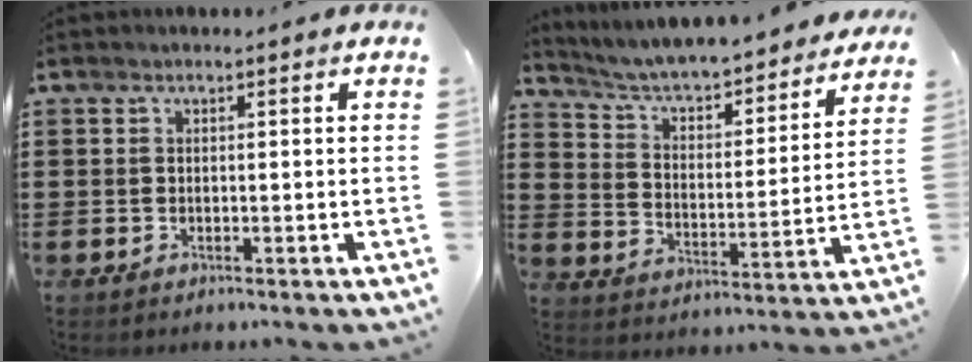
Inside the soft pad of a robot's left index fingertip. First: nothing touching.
{"total": 4.5, "force": [4.3, 0.6, 1.3], "torque": [-0.048, -0.039, 0.065]}